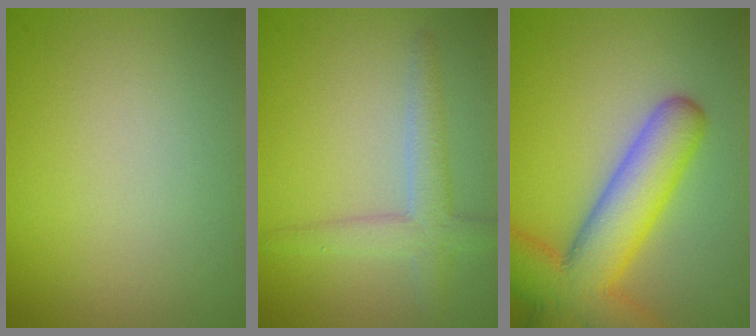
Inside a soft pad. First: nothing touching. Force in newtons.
{"total": 3.2, "press": 3.2, "slide": 0.2}
{"total": 9.1, "press": 9.1, "slide": 0.6}